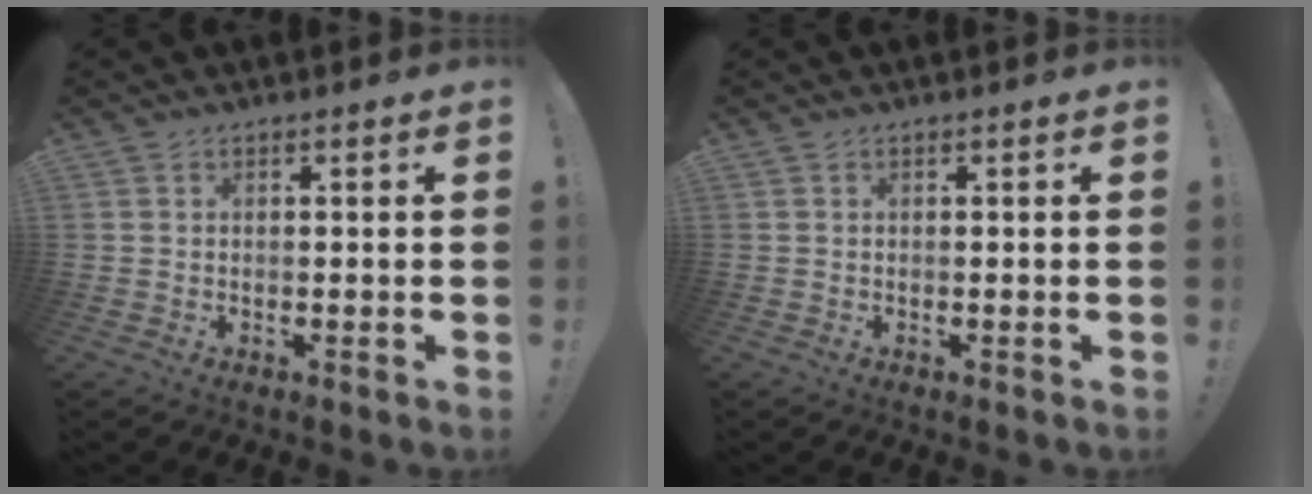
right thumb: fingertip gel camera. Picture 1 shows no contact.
{"total": 0.0}